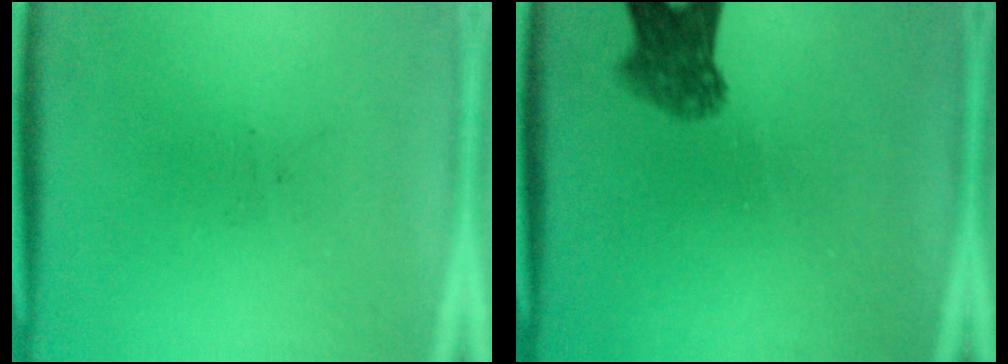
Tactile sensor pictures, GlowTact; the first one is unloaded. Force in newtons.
{"total": 5.2}